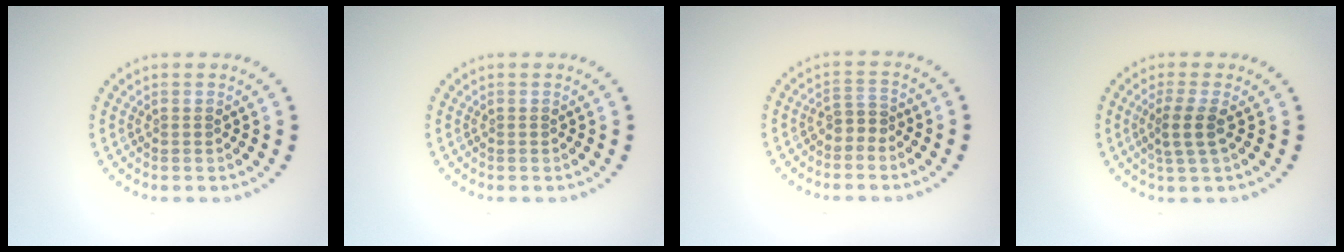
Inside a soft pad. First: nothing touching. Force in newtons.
{"total": 0.0}
{"total": 1.5, "press": 1.2, "slide": 0.9}
{"total": 2.5, "press": 1.9, "slide": 1.5}